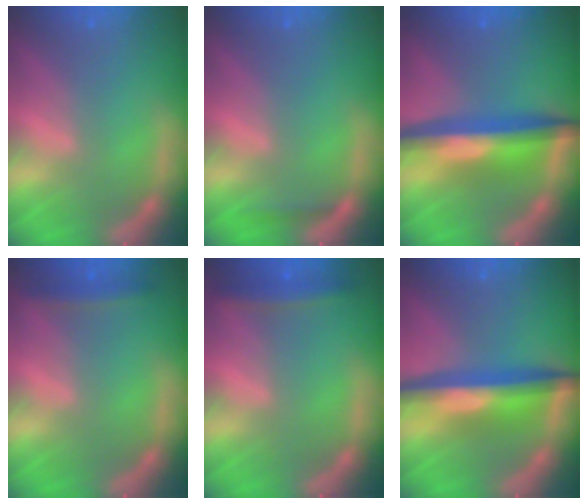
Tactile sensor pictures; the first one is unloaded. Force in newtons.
{"total": 0.9}
{"total": 8.0}
{"total": 1.9}
{"total": 2.4}
{"total": 7.6}